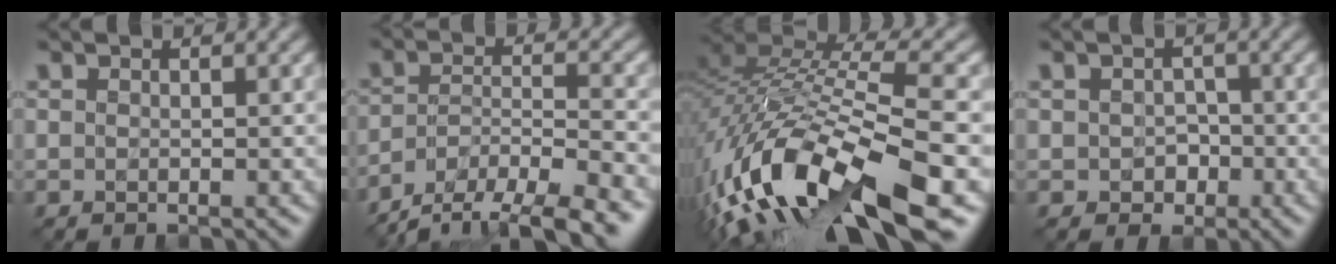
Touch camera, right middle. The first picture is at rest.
{"total": 9.8, "force": [-8.4, 2.7, 4.3], "torque": [-0.069, -0.021, -0.135]}
{"total": 15.6, "force": [-7.2, 5.4, 12.8], "torque": [-0.261, -0.002, -0.124]}
{"total": 1.8, "force": [-0.5, 1.5, 0.8], "torque": [-0.012, -0.006, -0.007]}